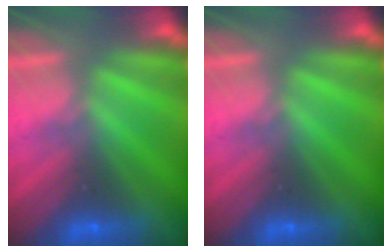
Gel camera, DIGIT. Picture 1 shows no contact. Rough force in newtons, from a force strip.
{"total": 0.0}